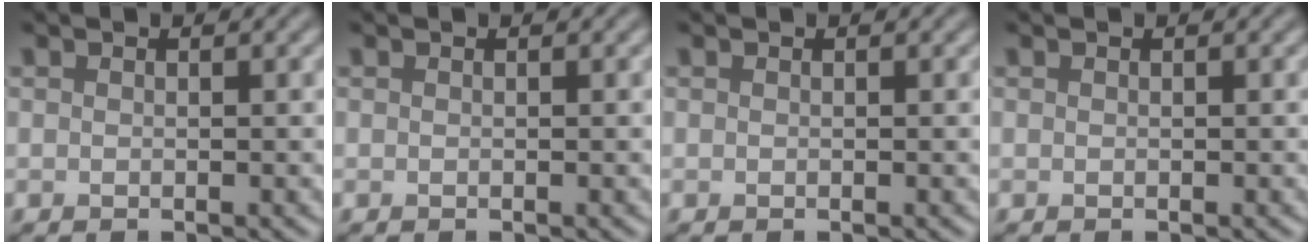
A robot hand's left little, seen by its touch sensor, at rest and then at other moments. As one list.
[{"total": 0.0}, {"total": 0.0}, {"total": 0.0}]